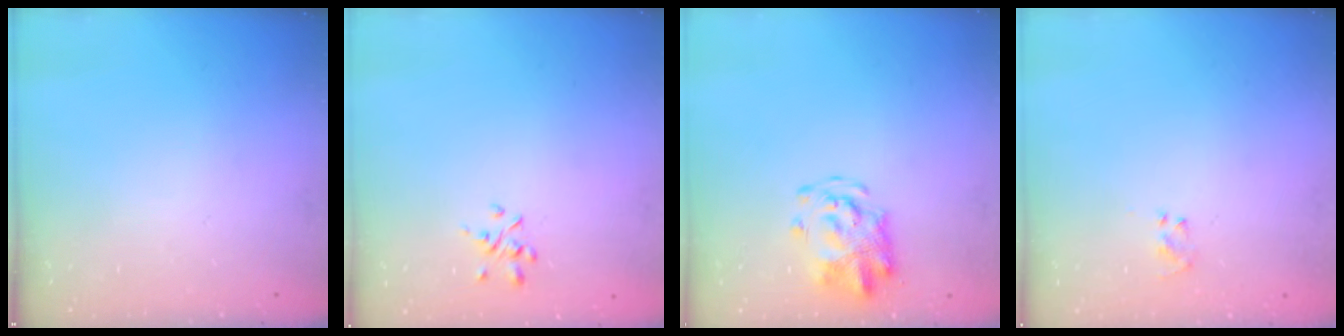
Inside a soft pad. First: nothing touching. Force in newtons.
{"total": 1.8, "press": 1.6, "slide": 0.7}
{"total": 5.1, "press": 5.1, "slide": 0.6}
{"total": 2.3, "press": 2.1, "slide": 0.9}